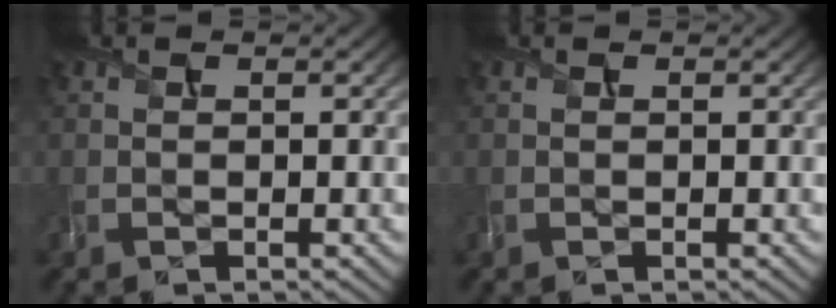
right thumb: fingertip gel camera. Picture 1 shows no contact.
{"total": 0.0}